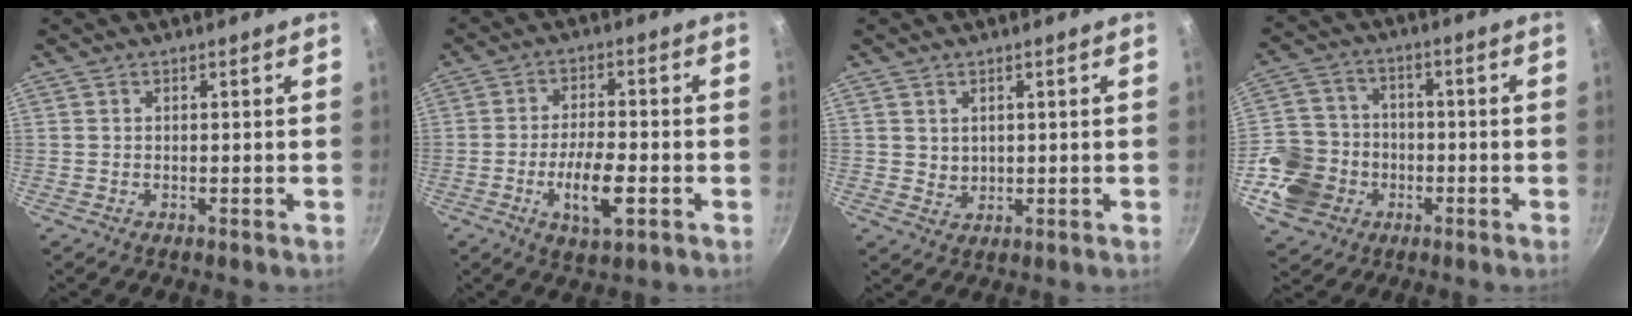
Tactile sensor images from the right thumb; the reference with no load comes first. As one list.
[{"total": 8.8, "force": [-3.0, 3.0, 7.7], "torque": [-0.131, 0.013, -0.051]}, {"total": 2.2, "force": [1.0, 1.8, 0.8], "torque": [-0.001, -0.006, 0.022]}, {"total": 10.9, "force": [-3.5, 9.7, 3.3], "torque": [-0.036, 0.031, -0.070]}]